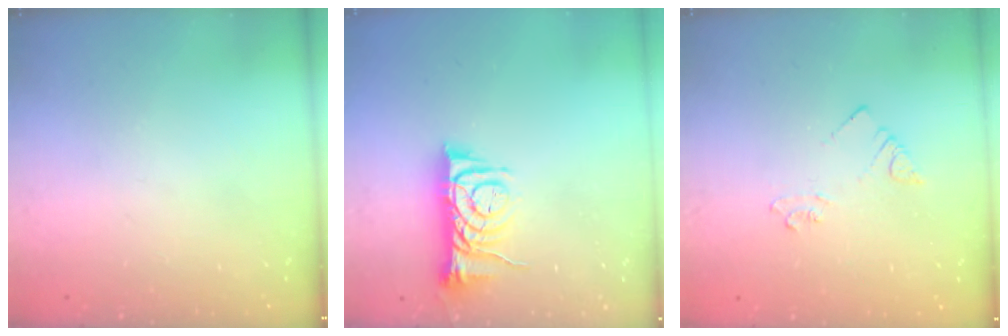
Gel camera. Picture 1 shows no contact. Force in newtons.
{"total": 8.0, "press": 8.0, "slide": 0.1}
{"total": 3.6, "press": 3.6, "slide": 0.6}